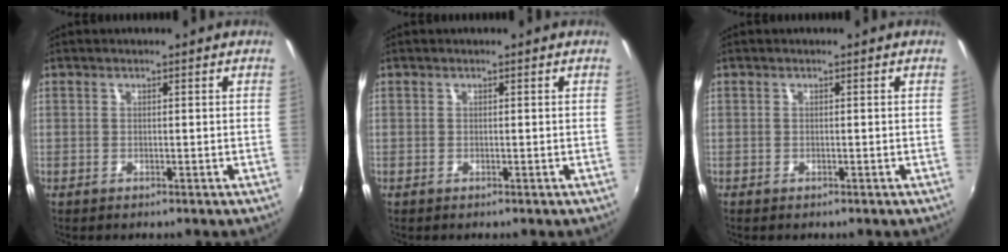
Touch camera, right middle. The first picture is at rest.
{"total": 0.0}
{"total": 0.0}